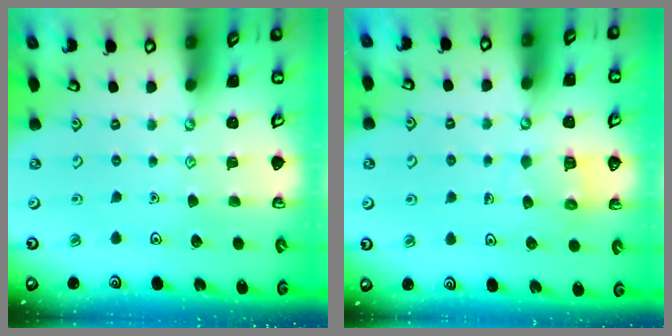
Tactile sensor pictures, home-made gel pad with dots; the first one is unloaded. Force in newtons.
{"total": 5.9, "press": 5.9, "slide": 0.6}